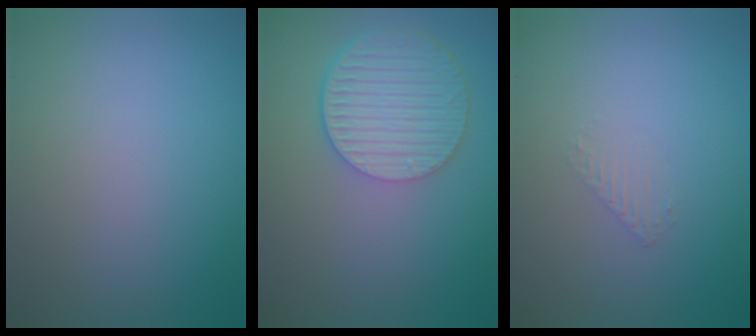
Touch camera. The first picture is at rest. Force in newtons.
{"total": 6.2, "press": 4.6, "slide": 4.2}
{"total": 0.6, "press": 0.4, "slide": 0.5}